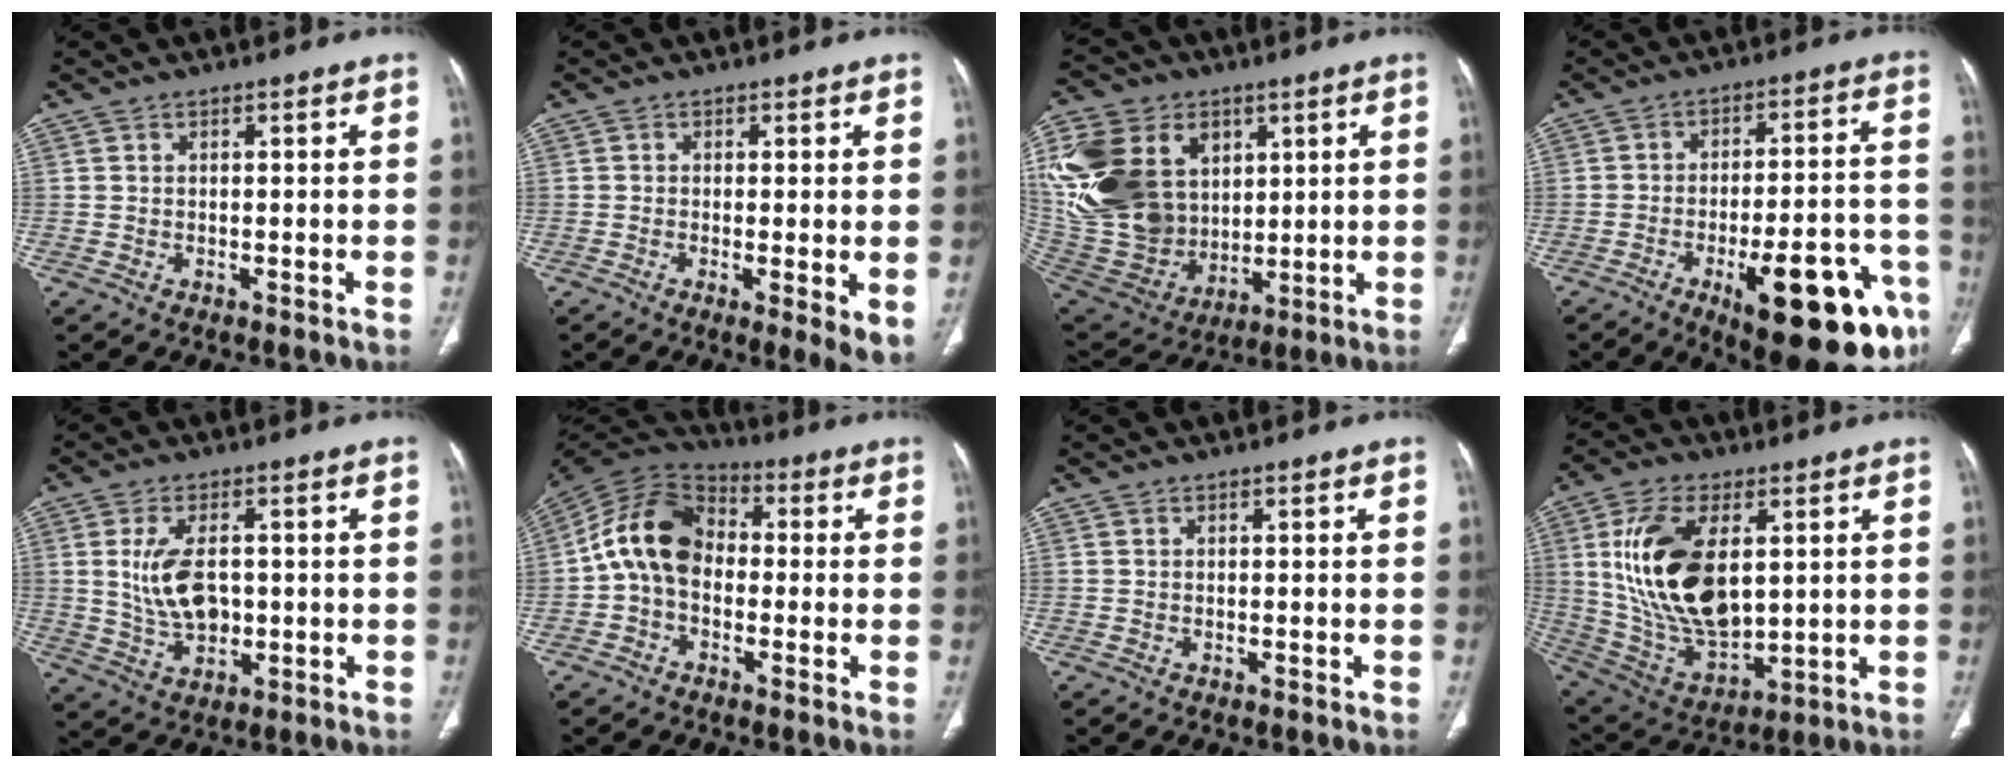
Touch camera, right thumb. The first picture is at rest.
{"total": 5.2, "force": [-0.8, 1.2, 5.0], "torque": [-0.082, -0.017, -0.015]}
{"total": 29.6, "force": [7.9, 22.2, 18.0], "torque": [-0.395, 0.019, 0.171]}
{"total": 22.4, "force": [-11.0, 7.1, 18.2], "torque": [-0.183, 0.056, -0.143]}
{"total": 9.0, "force": [0.7, 5.3, 7.2], "torque": [-0.131, -0.004, 0.025]}
{"total": 12.8, "force": [-0.9, 9.3, 8.7], "torque": [-0.148, 0.036, -0.032]}
{"total": 0.0}
{"total": 20.8, "force": [3.8, 11.4, 16.9], "torque": [-0.313, -0.018, 0.086]}